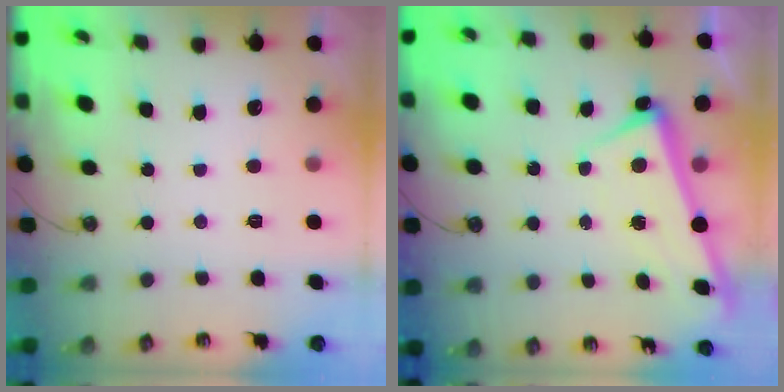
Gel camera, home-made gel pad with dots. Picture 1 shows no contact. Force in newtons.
{"total": 2.3, "press": 2.2, "slide": 0.7}